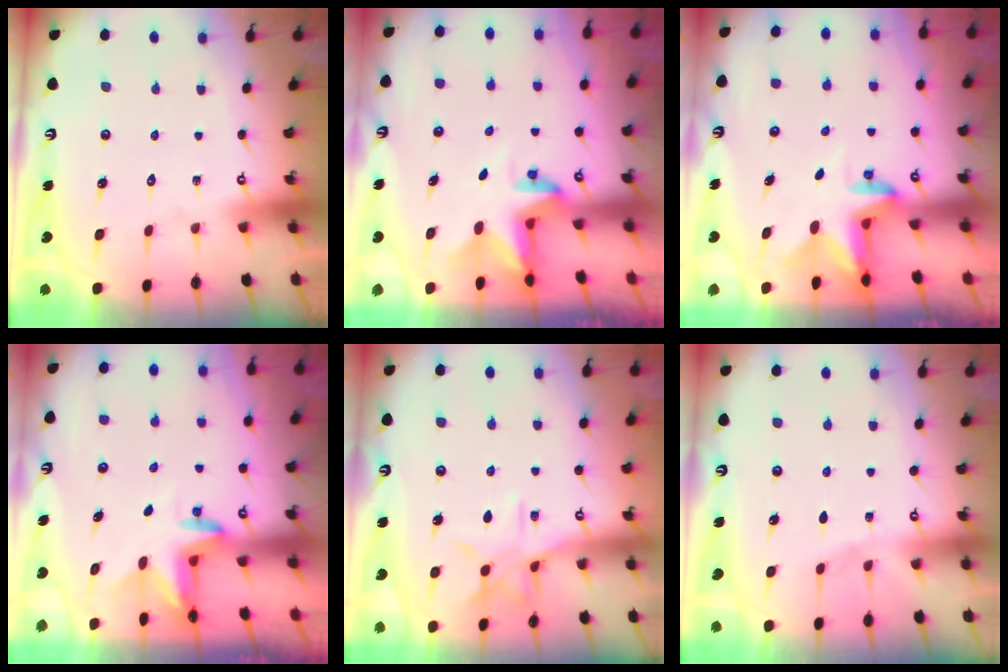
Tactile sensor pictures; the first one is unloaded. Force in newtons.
{"total": 3.1, "press": 3.1, "slide": 0.1}
{"total": 2.7, "press": 2.6, "slide": 0.5}
{"total": 3.3, "press": 3.3, "slide": 0.3}
{"total": 9.2, "press": 9.2, "slide": 0.4}
{"total": 3.3, "press": 3.3, "slide": 0.4}